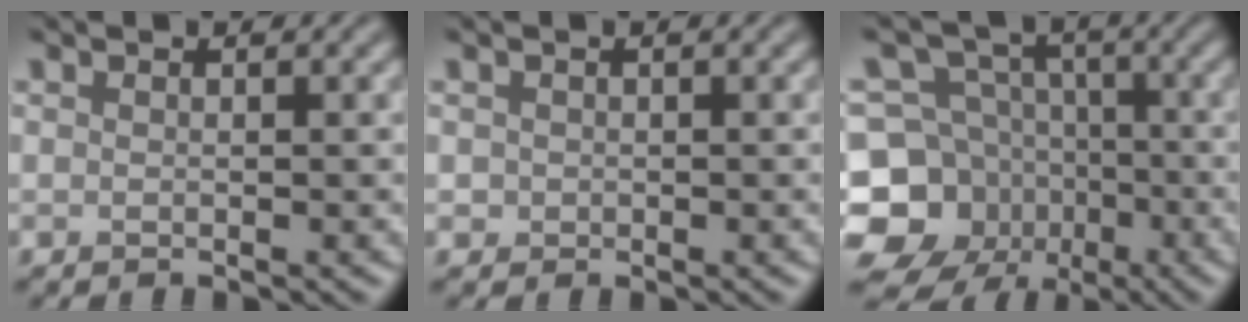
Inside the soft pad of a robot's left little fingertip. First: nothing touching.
{"total": 0.7, "force": [0.1, 0.7, 0.1], "torque": [0.003, -0.001, -0.002]}
{"total": 10.4, "force": [-3.8, 9.1, 3.2], "torque": [-0.064, -0.002, -0.093]}